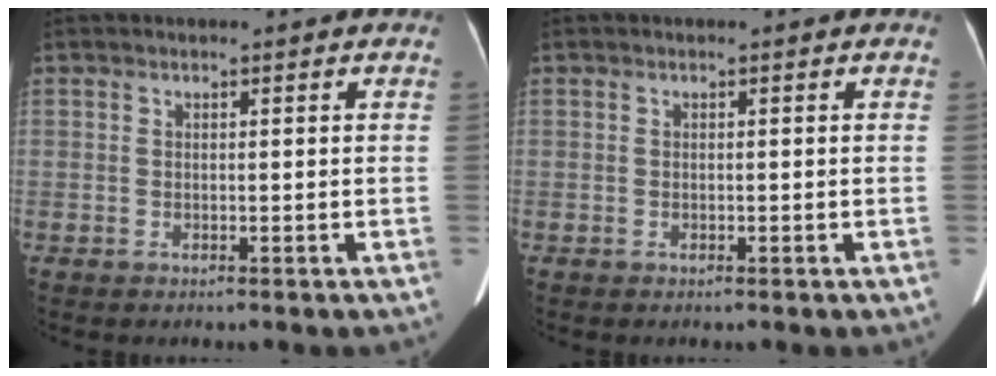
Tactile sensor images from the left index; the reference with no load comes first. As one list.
[{"total": 0.0}]